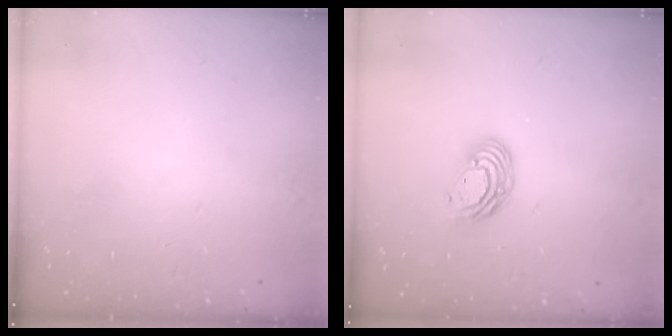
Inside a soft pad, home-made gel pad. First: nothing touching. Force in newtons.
{"total": 9.8, "press": 9.7, "slide": 1.7}